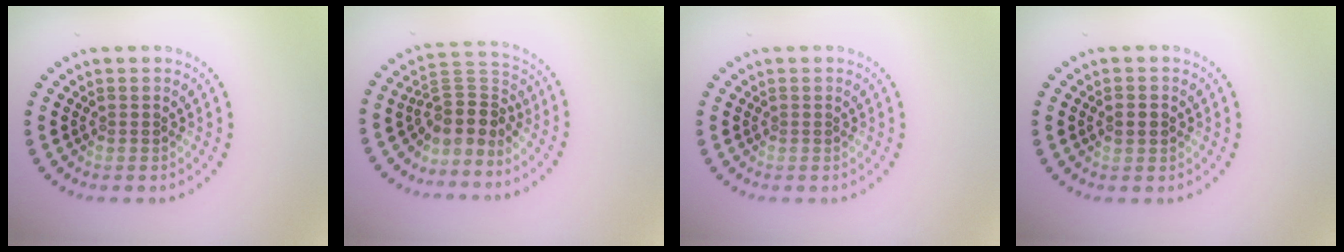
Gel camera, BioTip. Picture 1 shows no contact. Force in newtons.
{"total": 3.5, "press": 2.4, "slide": 2.5}
{"total": 0.0}
{"total": 1.8, "press": 1.8, "slide": 0.1}